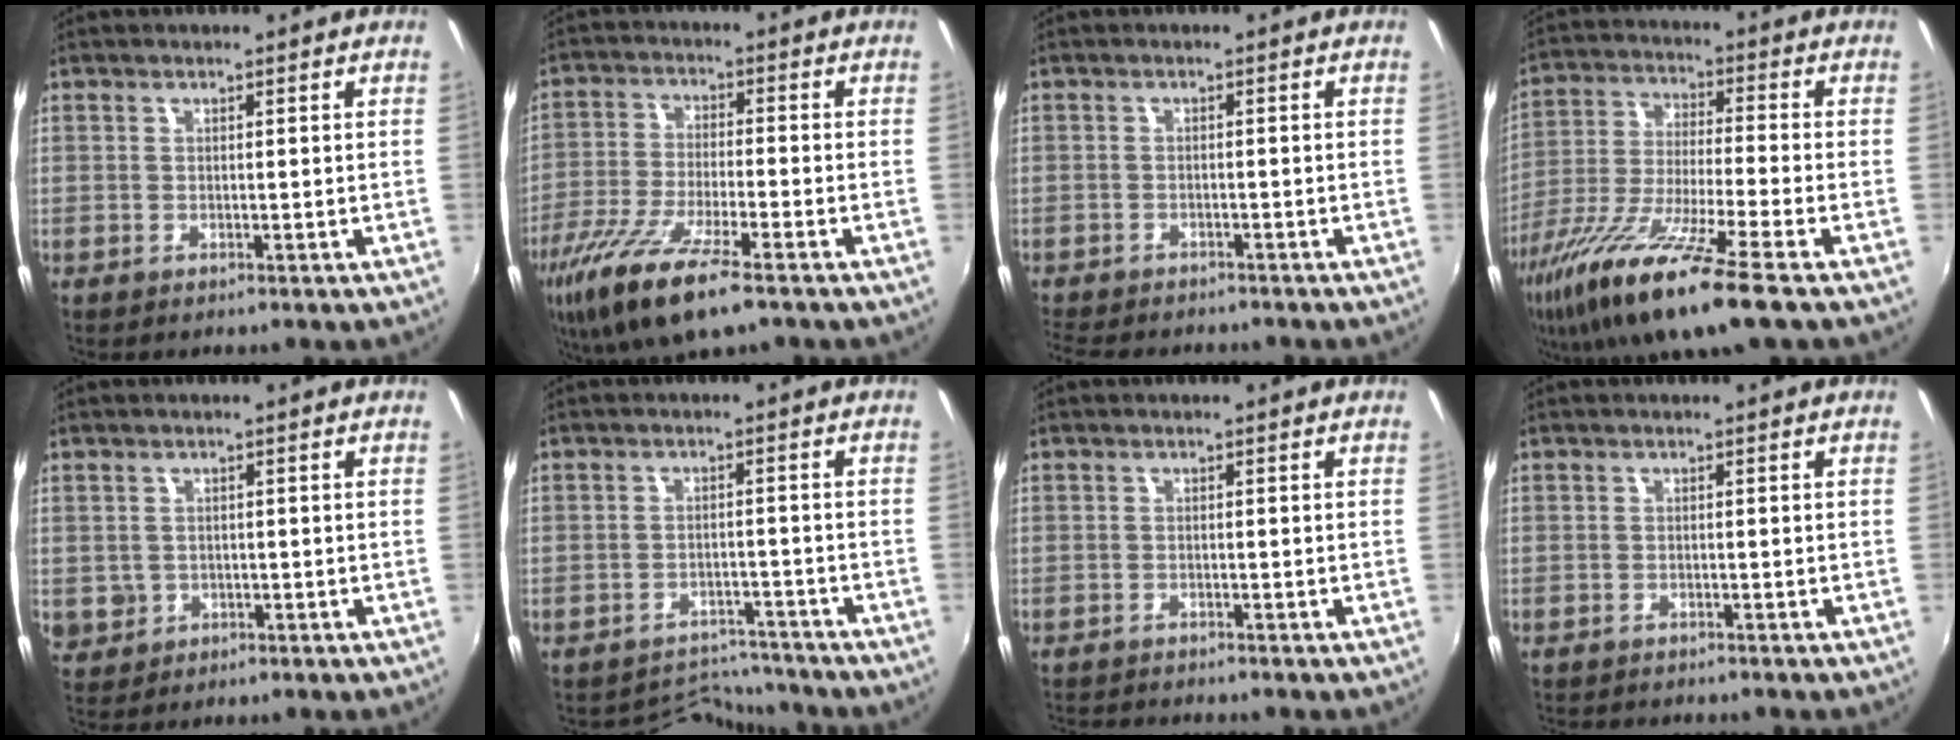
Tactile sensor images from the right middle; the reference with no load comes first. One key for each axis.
{"total": 14.8, "fx": -9.4, "fy": 3.2, "fz": 11.0, "tx": -0.233, "ty": -0.046, "tz": -0.177}
{"total": 7.7, "fx": -6.9, "fy": 1.9, "fz": 2.7, "tx": -0.074, "ty": -0.017, "tz": -0.109}
{"total": 18.3, "fx": -11.5, "fy": 1.4, "fz": 14.2, "tx": -0.285, "ty": -0.050, "tz": -0.211}
{"total": 3.8, "fx": -0.3, "fy": 3.6, "fz": 1.1, "tx": -0.026, "ty": -0.001, "tz": 0.004}
{"total": 6.2, "fx": -6.1, "fy": 1.1, "fz": -1.0, "tx": 0.005, "ty": 0.012, "tz": -0.092}
{"total": 3.9, "fx": -3.8, "fy": 0.1, "fz": 1.0, "tx": -0.031, "ty": -0.015, "tz": -0.064}
{"total": 3.1, "fx": -3.0, "fy": 0.4, "fz": 0.9, "tx": -0.026, "ty": -0.015, "tz": -0.047}